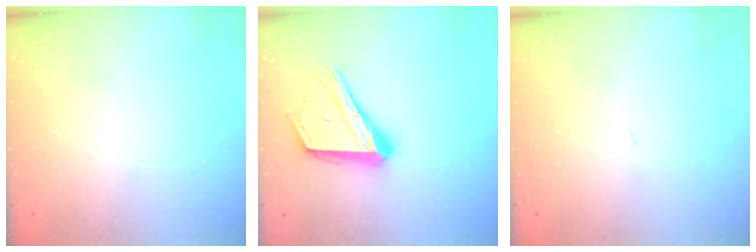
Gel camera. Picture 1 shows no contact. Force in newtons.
{"total": 18.8, "press": 18.5, "slide": 3.2}
{"total": 0.9, "press": 0.9, "slide": 0.0}